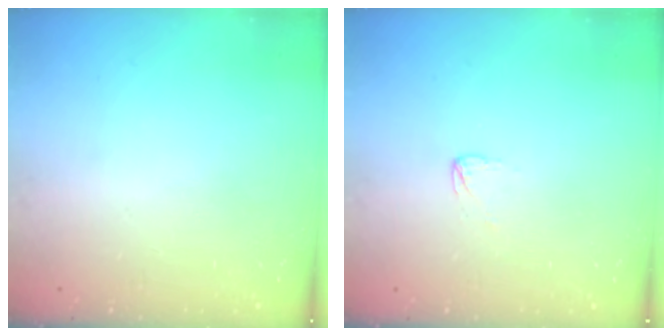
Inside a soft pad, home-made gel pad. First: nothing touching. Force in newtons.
{"total": 2.4, "press": 2.4, "slide": 0.2}